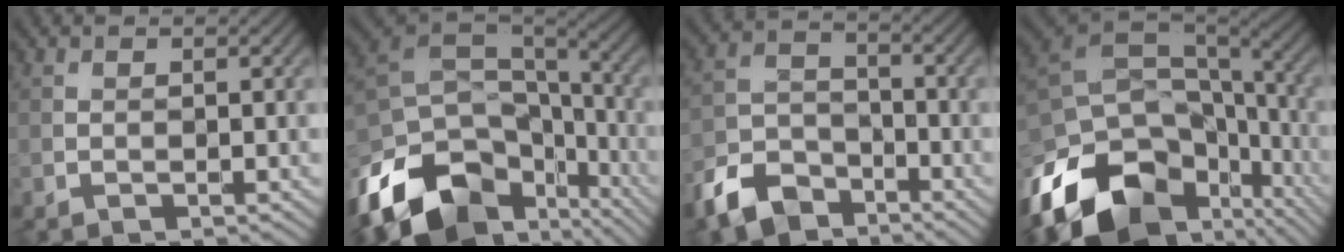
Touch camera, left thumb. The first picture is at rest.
{"total": 17.9, "force": [-9.4, 11.2, 10.3], "torque": [-0.257, -0.041, -0.147]}
{"total": 8.4, "force": [-6.0, 4.7, 3.5], "torque": [-0.085, -0.009, -0.132]}
{"total": 19.3, "force": [-9.1, 12.7, 11.3], "torque": [-0.265, -0.029, -0.134]}